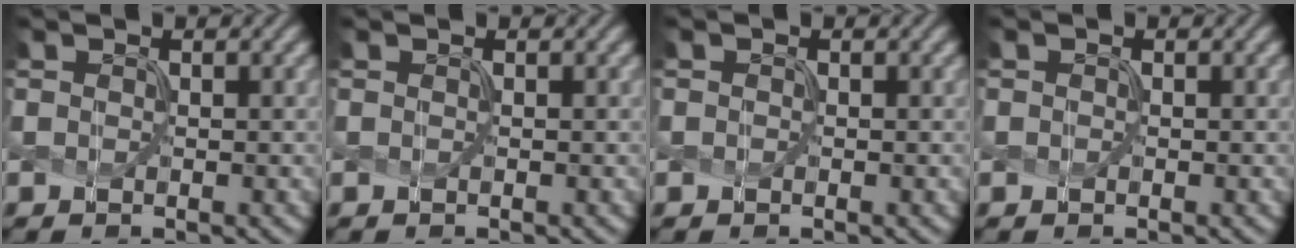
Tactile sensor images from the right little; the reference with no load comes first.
{"total": 0.0}
{"total": 0.0}
{"total": 0.0}